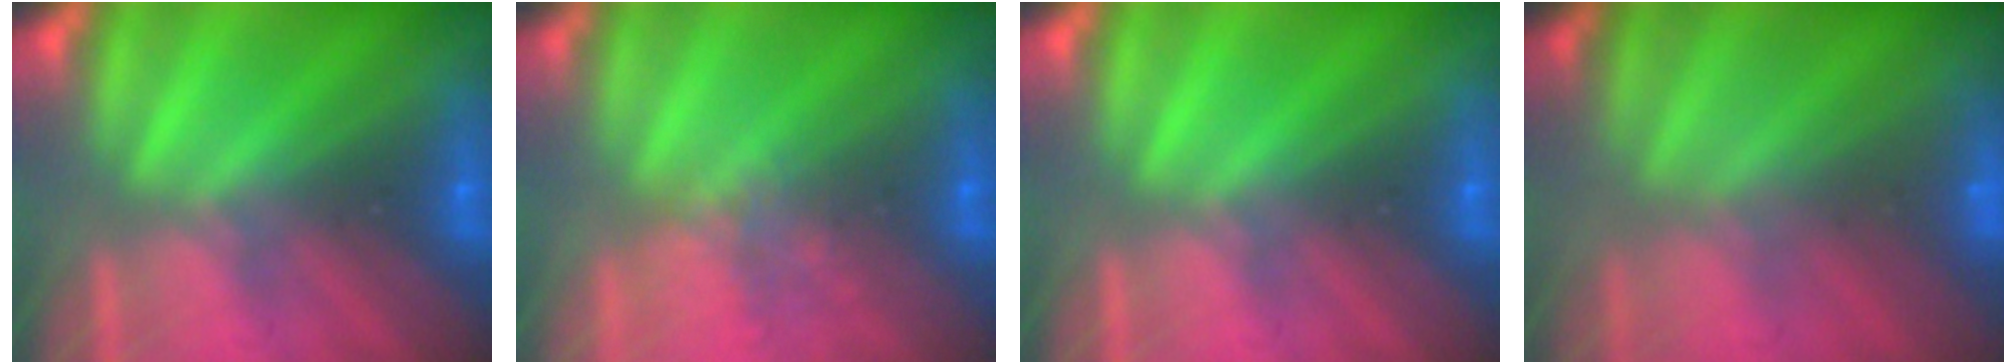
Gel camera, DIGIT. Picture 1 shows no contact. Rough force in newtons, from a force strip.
{"total": 2.3}
{"total": 0.0}
{"total": 2.3}